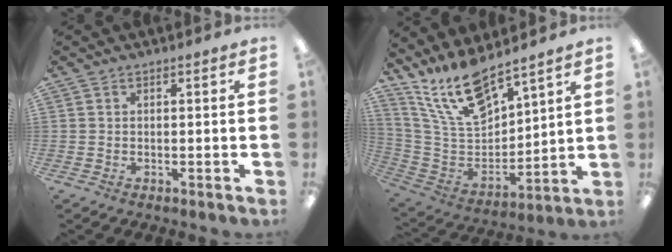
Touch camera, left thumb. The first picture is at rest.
{"total": 16.2, "force": [13.0, 5.5, 7.8], "torque": [-0.174, -0.074, 0.239]}